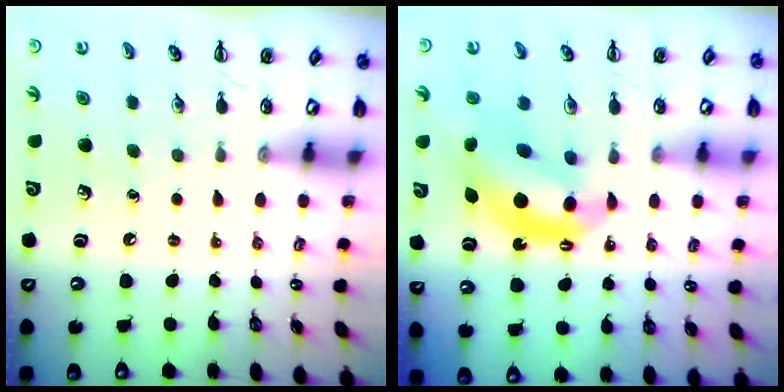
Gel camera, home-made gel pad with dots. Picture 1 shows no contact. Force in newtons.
{"total": 10.9, "press": 10.5, "slide": 2.7}